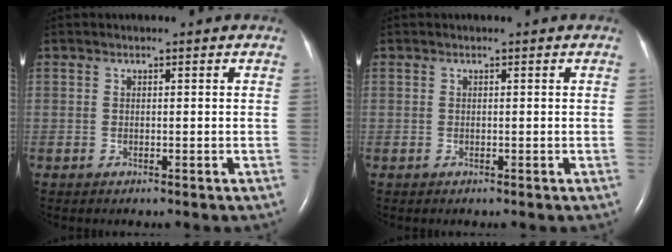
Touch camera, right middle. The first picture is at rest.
{"total": 0.0}